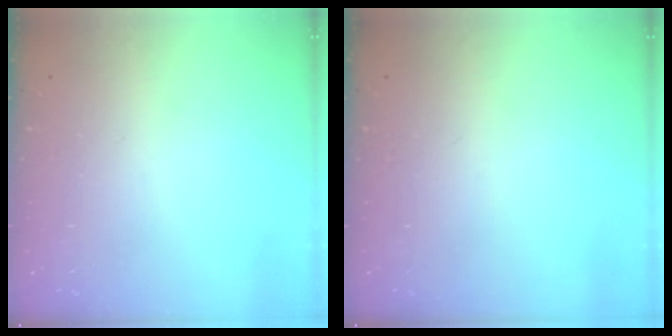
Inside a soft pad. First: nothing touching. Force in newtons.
{"total": 0.0}